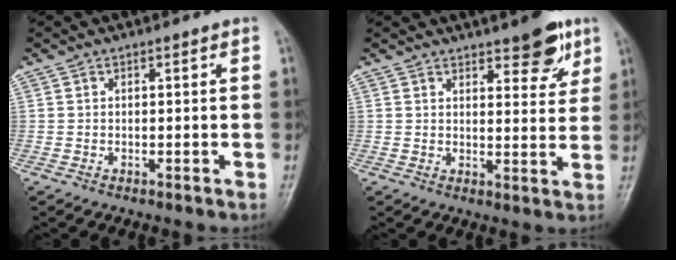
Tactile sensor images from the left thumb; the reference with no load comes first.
{"total": 7.5, "force": [4.8, 2.9, 5.0], "torque": [-0.040, -0.027, 0.061]}